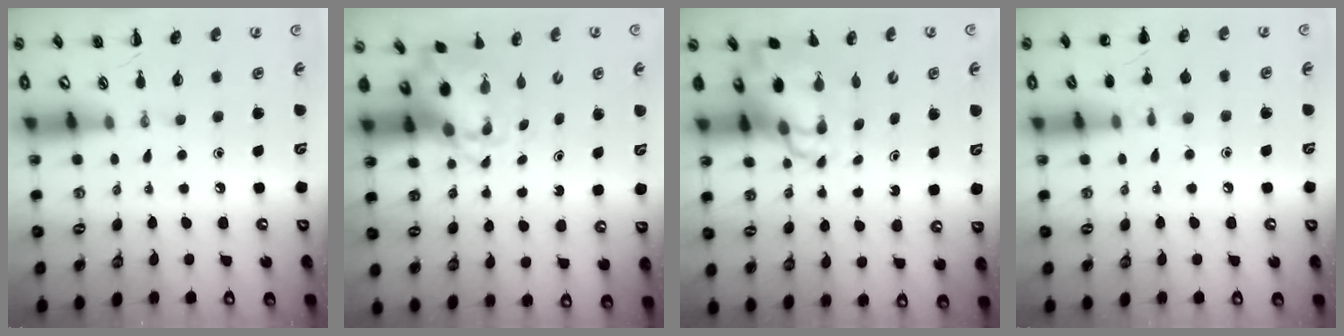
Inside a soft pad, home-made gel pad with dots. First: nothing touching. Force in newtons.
{"total": 4.3, "press": 4.2, "slide": 0.9}
{"total": 7.4, "press": 7.1, "slide": 2.0}
{"total": 7.0, "press": 6.8, "slide": 1.9}